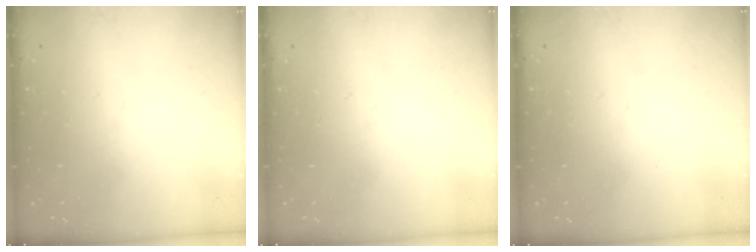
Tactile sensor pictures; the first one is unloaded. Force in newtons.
{"total": 0.0}
{"total": 0.0}